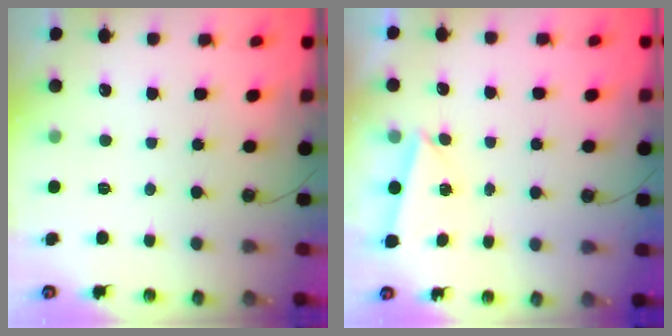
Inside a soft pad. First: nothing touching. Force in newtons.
{"total": 2.2, "press": 1.2, "slide": 1.8}